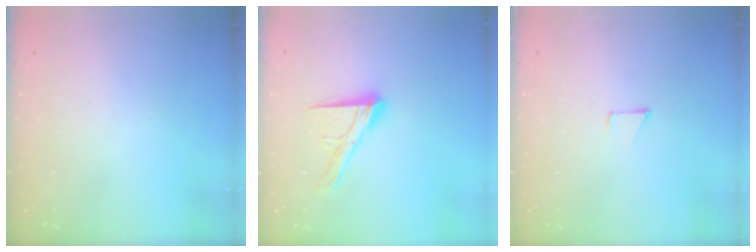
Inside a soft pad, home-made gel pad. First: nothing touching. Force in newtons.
{"total": 12.0, "press": 12.0, "slide": 0.9}
{"total": 3.3, "press": 3.3, "slide": 0.3}